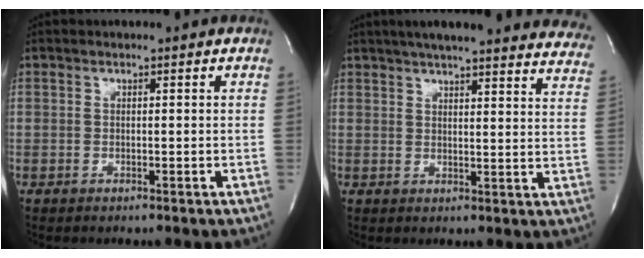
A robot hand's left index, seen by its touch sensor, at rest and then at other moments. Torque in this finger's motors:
{"motor_torque": [0.11, -0.23, 0.58, 0.14]}